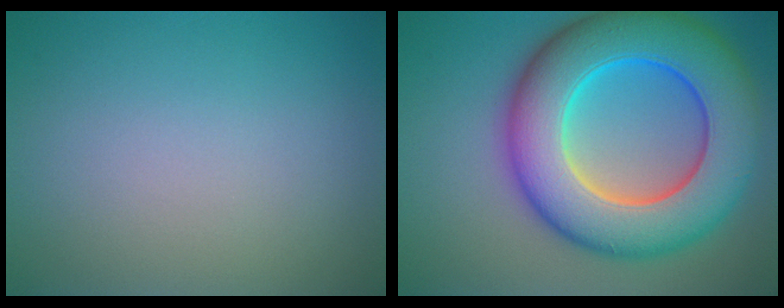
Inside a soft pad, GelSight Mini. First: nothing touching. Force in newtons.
{"total": 13.4, "press": 13.4, "slide": 0.3}